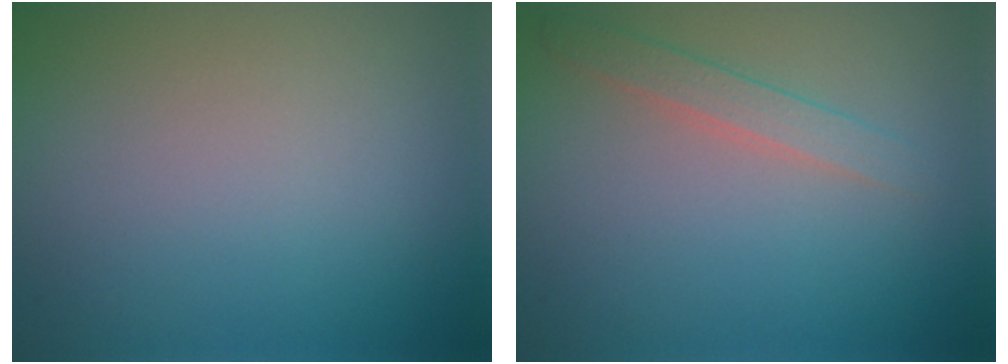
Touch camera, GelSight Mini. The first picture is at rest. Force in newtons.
{"total": 1.8, "press": 1.8, "slide": 0.1}